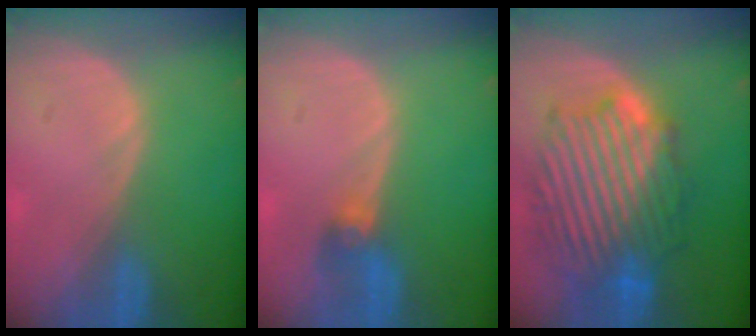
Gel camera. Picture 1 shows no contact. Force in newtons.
{"total": 2.6, "press": 2.6, "slide": 0.6}
{"total": 13.2, "press": 13.2, "slide": 1.0}